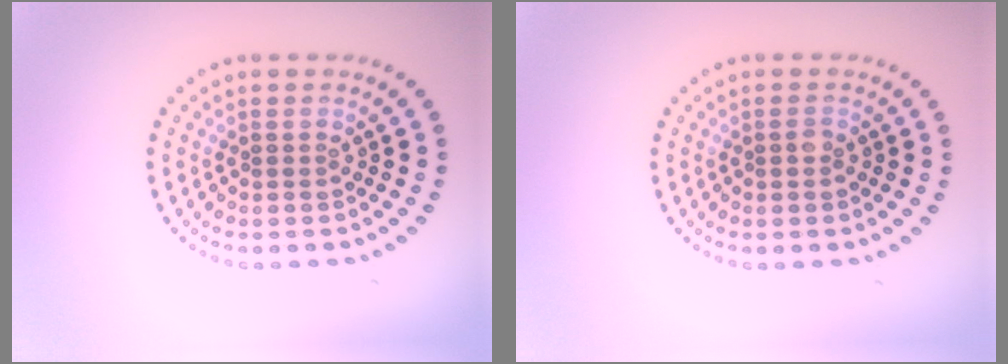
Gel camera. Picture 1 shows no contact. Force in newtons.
{"total": 0.5, "press": 0.4, "slide": 0.3}